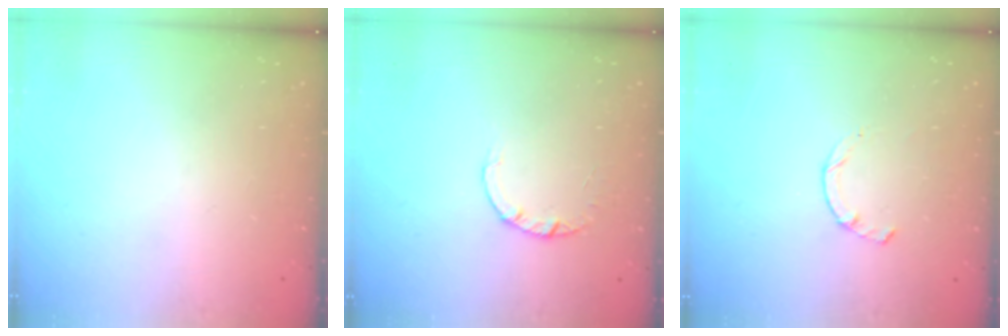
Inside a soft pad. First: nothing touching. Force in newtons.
{"total": 1.8, "press": 1.8, "slide": 0.1}
{"total": 1.7, "press": 1.6, "slide": 0.4}